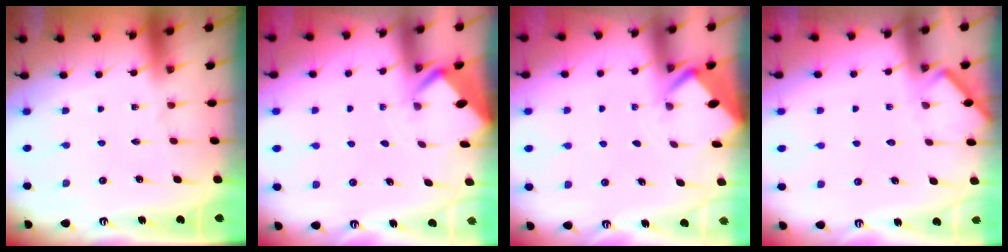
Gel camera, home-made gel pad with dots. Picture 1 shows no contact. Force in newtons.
{"total": 2.4, "press": 2.4, "slide": 0.1}
{"total": 2.4, "press": 2.4, "slide": 0.1}
{"total": 5.2, "press": 5.2, "slide": 0.6}